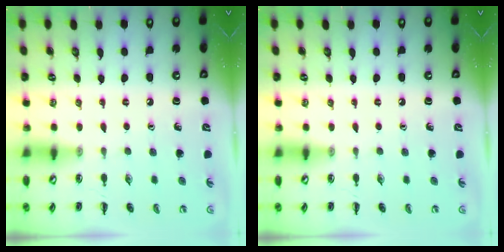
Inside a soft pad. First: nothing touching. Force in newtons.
{"total": 0.0}